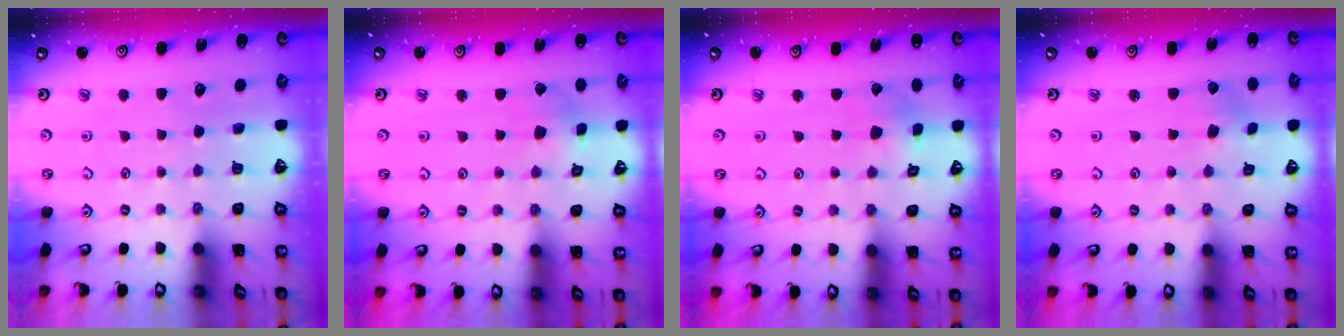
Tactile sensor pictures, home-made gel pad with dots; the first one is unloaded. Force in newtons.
{"total": 2.3, "press": 2.2, "slide": 0.4}
{"total": 2.3, "press": 2.3, "slide": 0.3}
{"total": 2.6, "press": 2.6, "slide": 0.2}